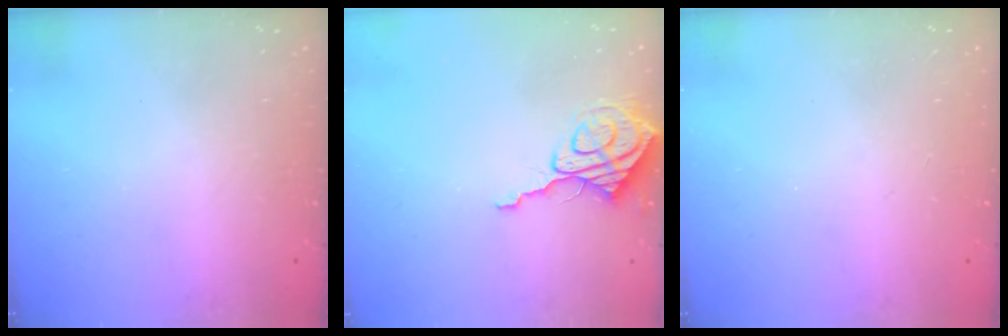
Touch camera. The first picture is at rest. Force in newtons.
{"total": 8.9, "press": 8.9, "slide": 1.0}
{"total": 0.0}